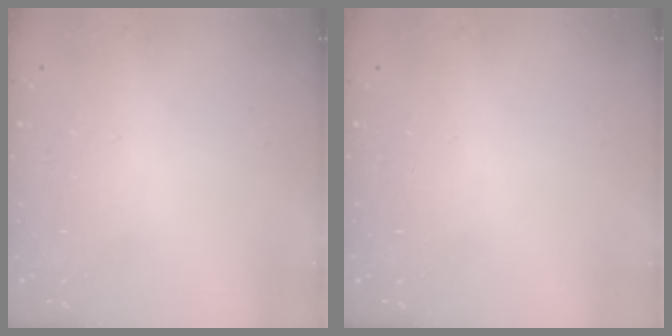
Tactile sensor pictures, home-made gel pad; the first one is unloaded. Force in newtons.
{"total": 0.0}